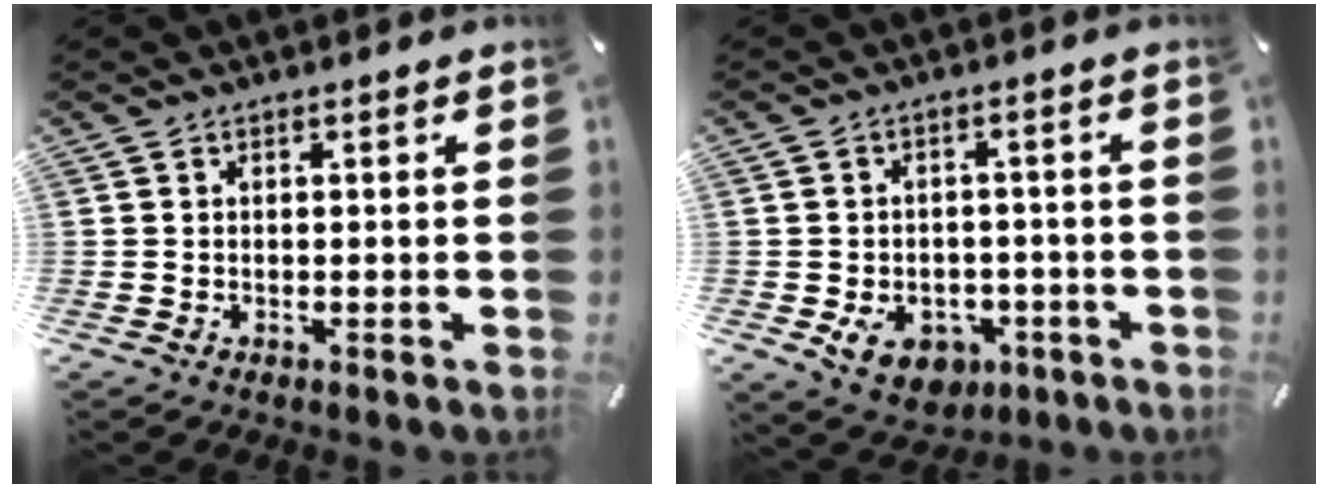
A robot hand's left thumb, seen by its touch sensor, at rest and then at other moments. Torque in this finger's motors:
{"motor_torque": [0.40, 0.52, 0.62, 0.32, 0.18]}